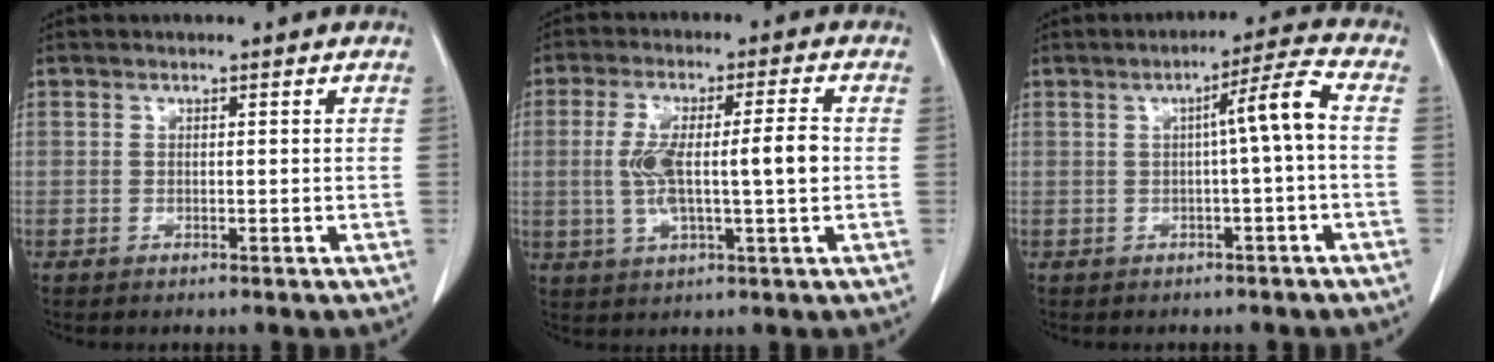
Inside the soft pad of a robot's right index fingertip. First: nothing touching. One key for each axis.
{"total": 10.1, "fx": -0.1, "fy": 1.5, "fz": 10.0, "tx": -0.192, "ty": 0.015, "tz": 0.000}
{"total": 5.2, "fx": -0.1, "fy": -0.7, "fz": 5.2, "tx": -0.078, "ty": 0.014, "tz": -0.002}